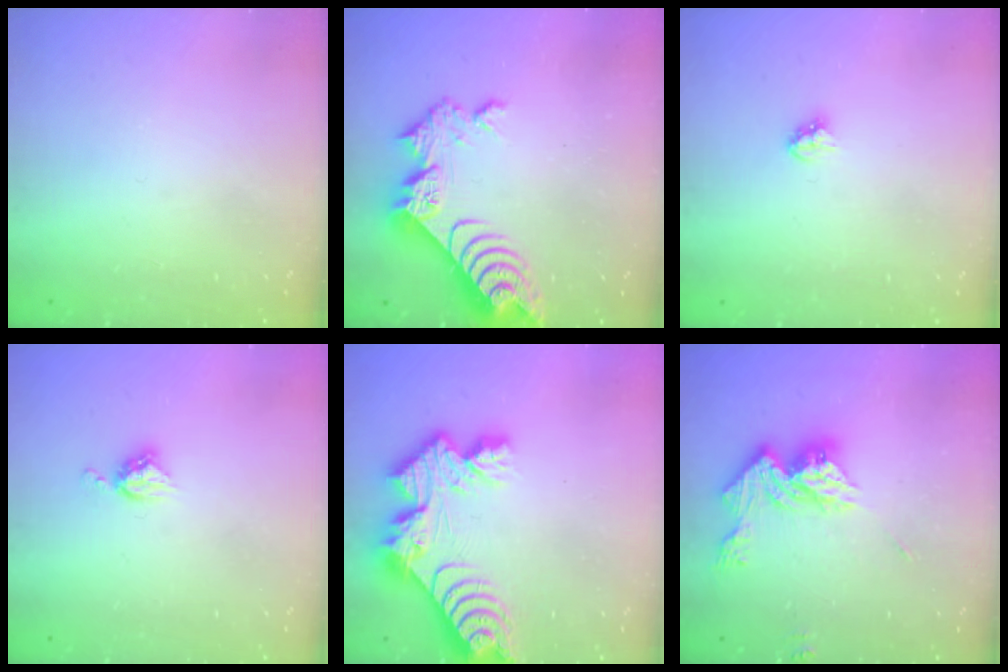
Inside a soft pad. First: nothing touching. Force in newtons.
{"total": 10.0, "press": 10.0, "slide": 0.9}
{"total": 3.4, "press": 3.4, "slide": 0.5}
{"total": 5.4, "press": 5.4, "slide": 0.1}
{"total": 14.5, "press": 14.4, "slide": 1.2}
{"total": 14.0, "press": 13.9, "slide": 1.2}